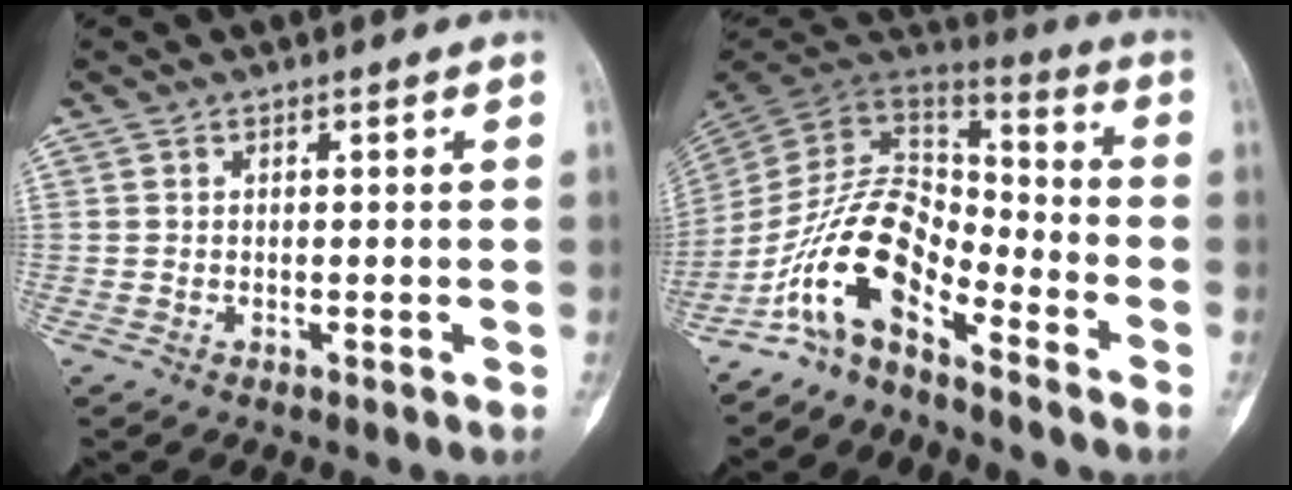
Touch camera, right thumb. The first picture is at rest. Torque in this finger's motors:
{"motor_torque": [0.78, 0.30, 1.51, -1.26, 0.49]}